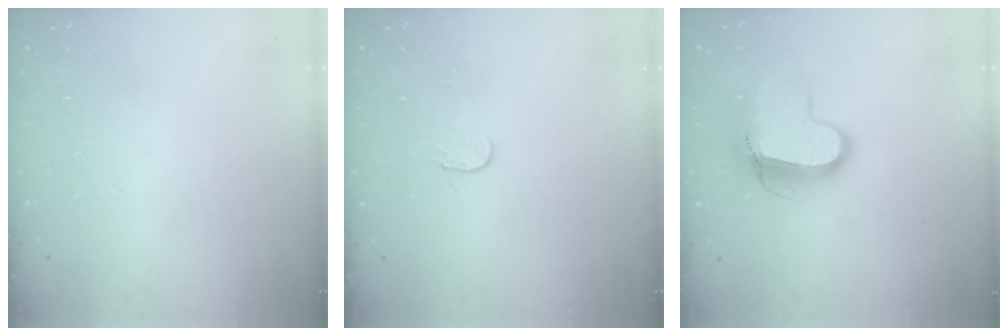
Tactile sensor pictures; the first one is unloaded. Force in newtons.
{"total": 2.9, "press": 2.9, "slide": 0.3}
{"total": 11.2, "press": 11.2, "slide": 0.9}